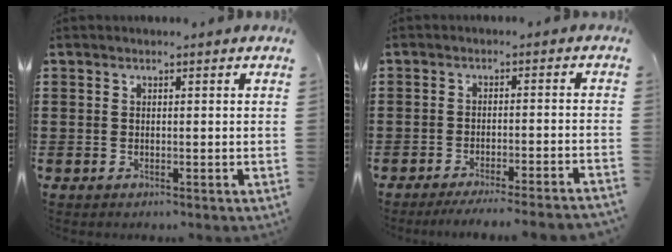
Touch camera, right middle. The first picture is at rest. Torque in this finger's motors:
{"motor_torque": [2.14, 0.00, 0.23, 0.07]}